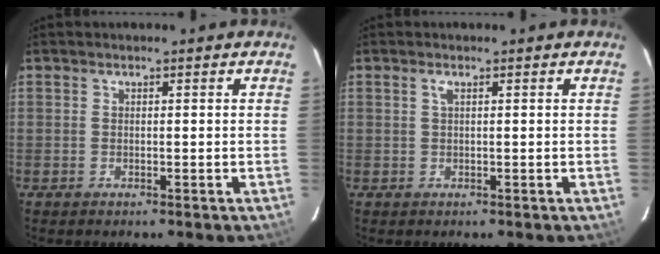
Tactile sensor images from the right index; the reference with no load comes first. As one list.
[{"total": 0.8, "force": [0.3, 0.0, 0.7], "torque": [-0.015, 0.003, 0.005]}]